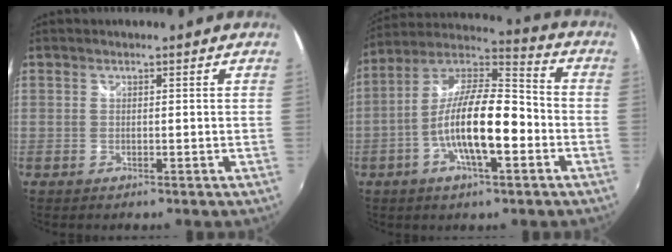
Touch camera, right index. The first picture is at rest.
{"total": 15.7, "force": [-4.3, 4.7, 14.4], "torque": [-0.271, 0.002, -0.083]}